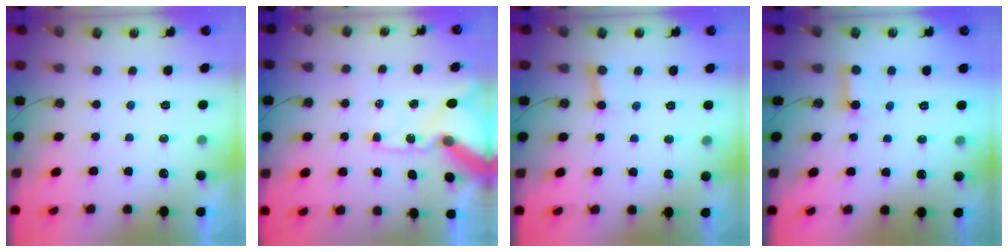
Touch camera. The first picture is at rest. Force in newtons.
{"total": 15.3, "press": 15.1, "slide": 2.4}
{"total": 2.6, "press": 2.6, "slide": 0.3}
{"total": 3.0, "press": 3.0, "slide": 0.4}